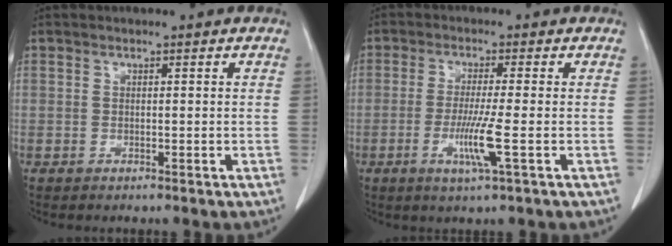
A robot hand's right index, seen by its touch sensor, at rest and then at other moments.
{"total": 6.4, "force": [-2.0, -0.4, 6.1], "torque": [-0.119, -0.016, -0.037]}